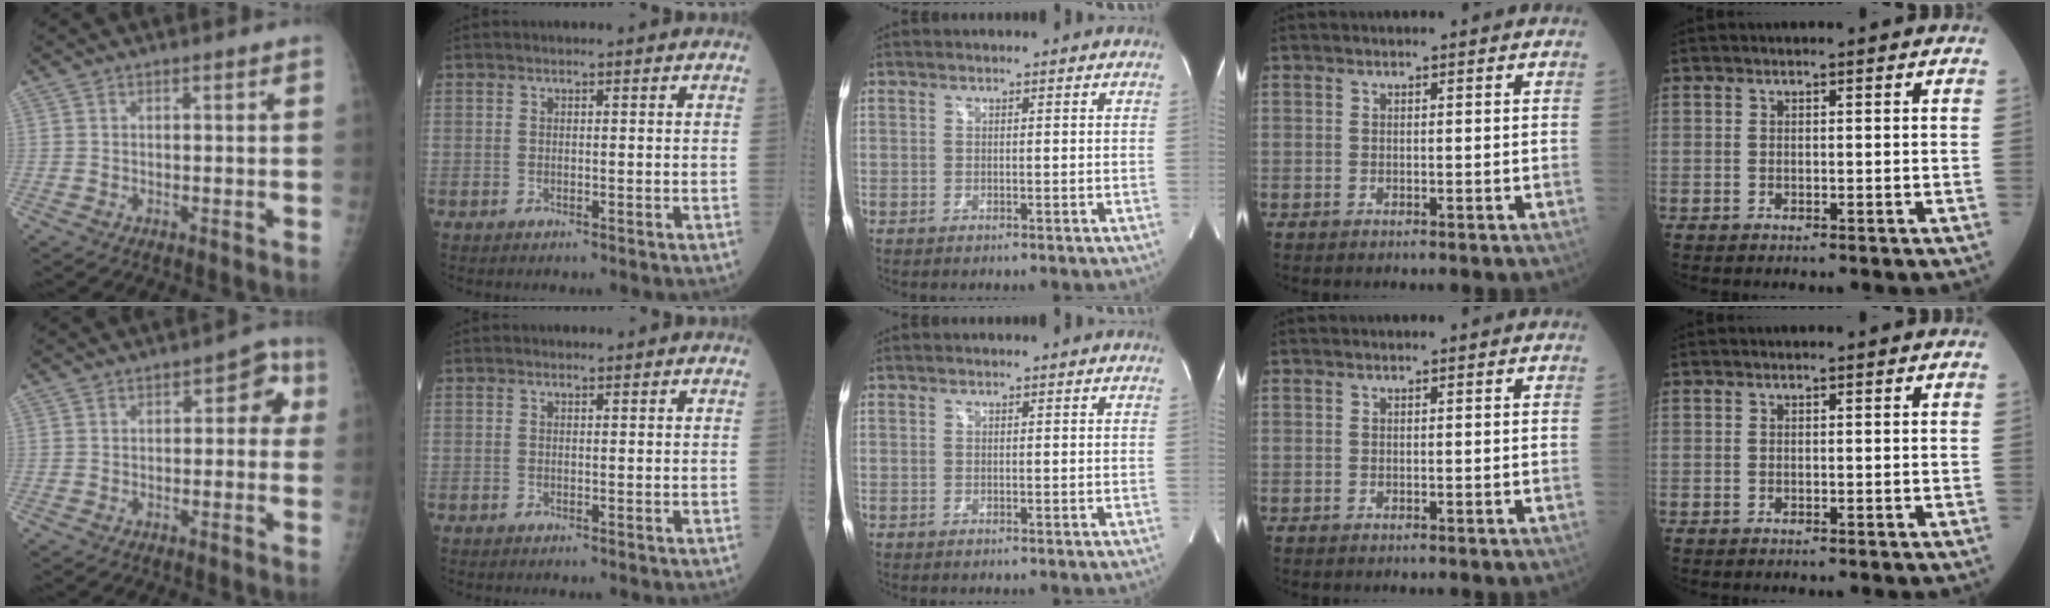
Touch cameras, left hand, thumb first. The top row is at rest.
{"thumb": {"total": 4.9, "force": [0.4, 3.2, 3.7], "torque": [-0.007, 0.019, -0.008]}}